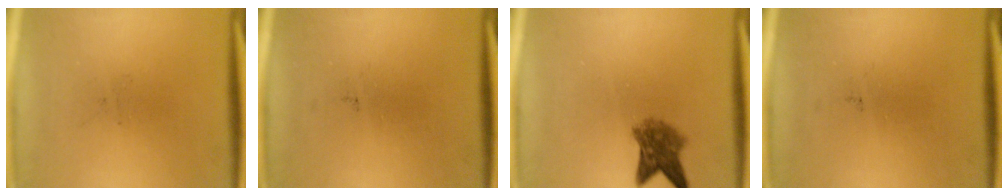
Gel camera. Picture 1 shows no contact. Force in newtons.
{"total": 0.0}
{"total": 4.9}
{"total": 0.0}